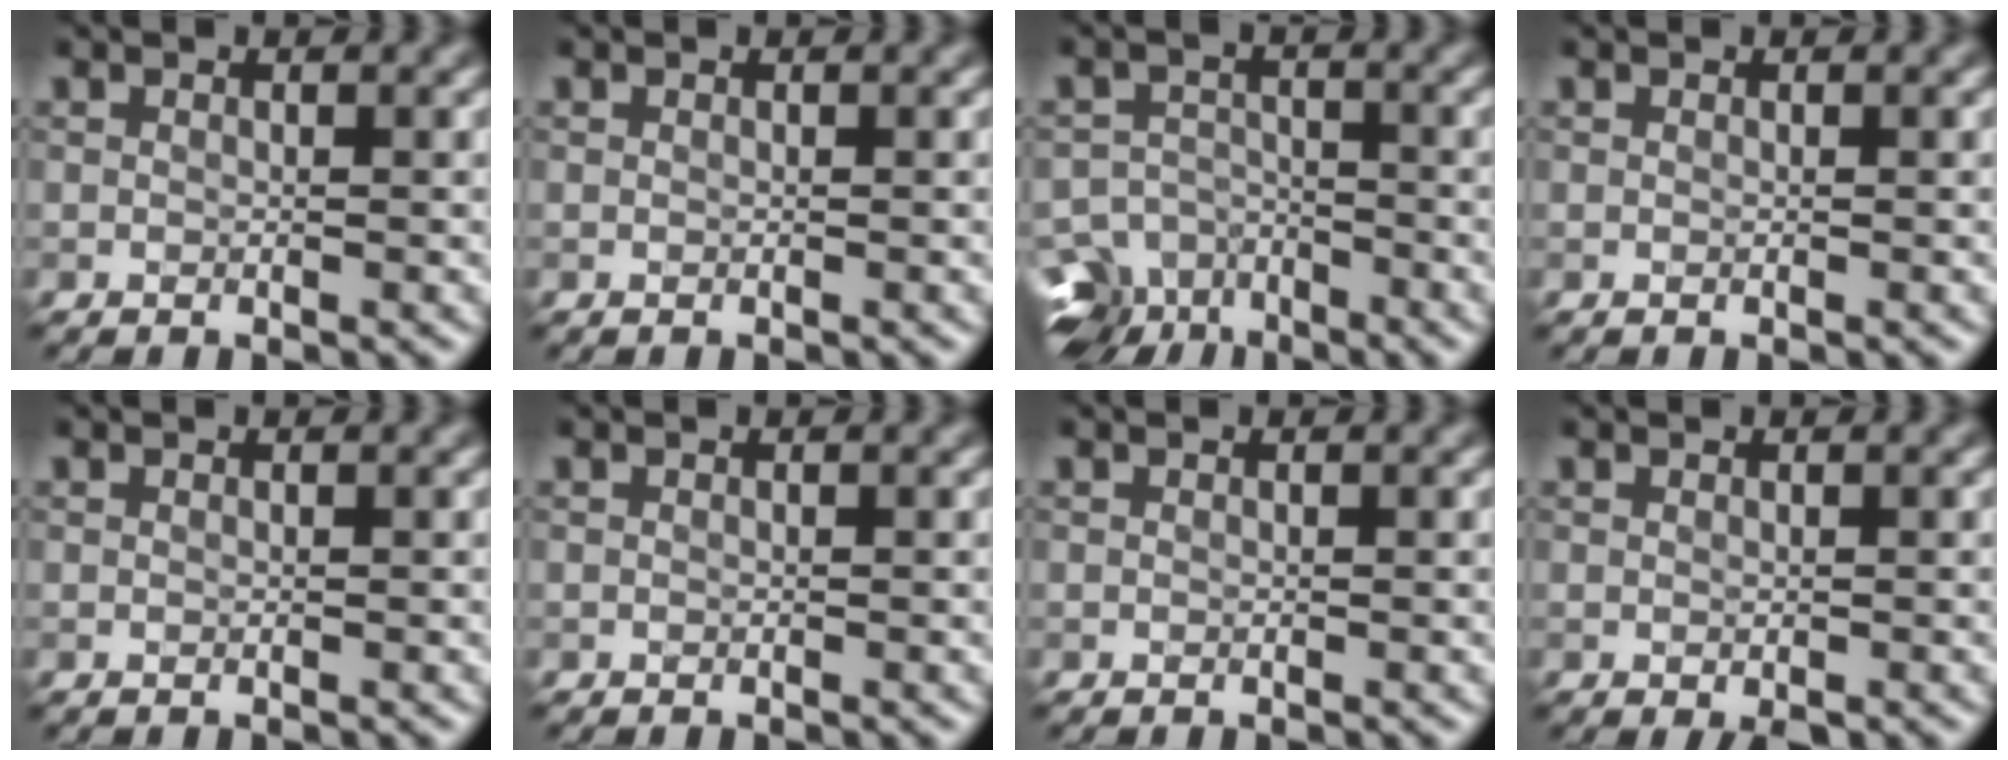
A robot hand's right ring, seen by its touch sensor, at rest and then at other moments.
{"total": 0.0}
{"total": 9.1, "force": [-6.9, 5.2, 2.8], "torque": [-0.040, -0.017, -0.105]}
{"total": 0.0}
{"total": 0.0}
{"total": 0.0}
{"total": 0.0}
{"total": 0.8, "force": [-0.3, 0.4, 0.6], "torque": [-0.010, -0.002, -0.003]}